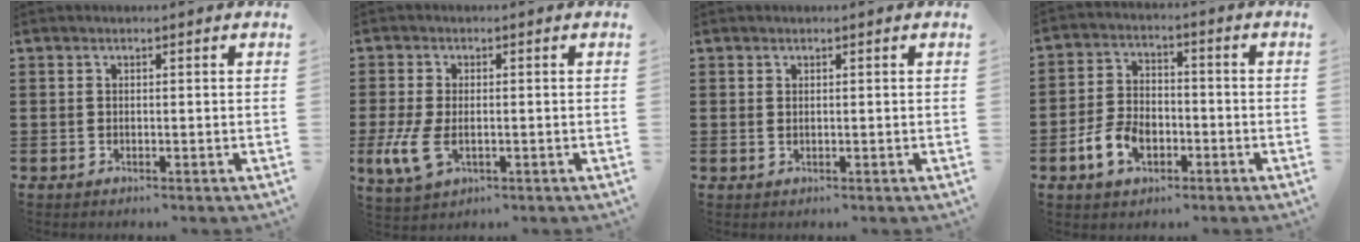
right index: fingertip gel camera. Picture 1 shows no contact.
{"total": 5.8, "force": [-1.2, 3.1, 4.8], "torque": [-0.125, -0.011, -0.028]}
{"total": 0.5, "force": [0.4, 0.1, 0.4], "torque": [-0.008, 0.001, 0.007]}
{"total": 6.5, "force": [-2.7, 4.1, 4.2], "torque": [-0.102, 0.006, -0.056]}